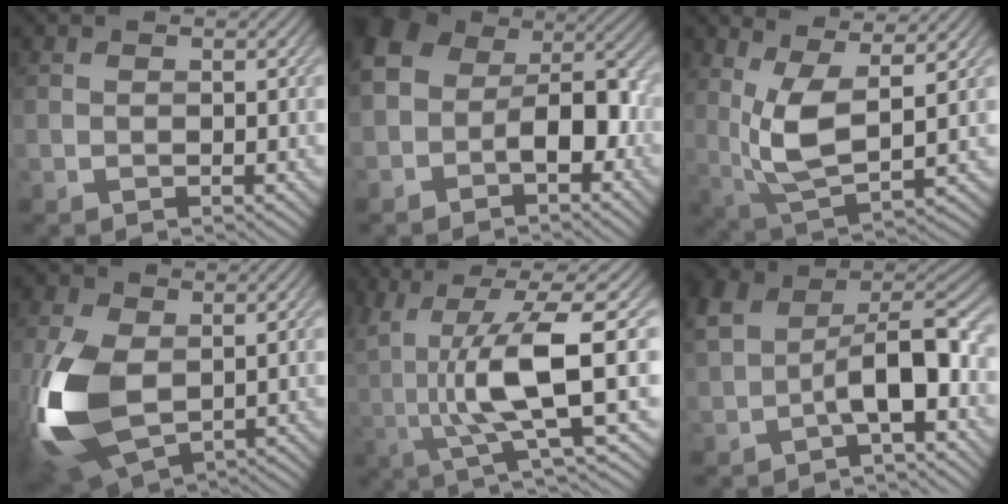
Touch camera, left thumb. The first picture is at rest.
{"total": 8.7, "force": [-1.8, 5.8, 6.2], "torque": [-0.105, 0.012, -0.050]}
{"total": 7.0, "force": [2.4, 2.2, 6.2], "torque": [-0.143, -0.002, 0.050]}
{"total": 13.4, "force": [-1.1, 8.0, 10.7], "torque": [-0.283, -0.011, -0.021]}
{"total": 10.0, "force": [1.4, 2.0, 9.7], "torque": [-0.182, 0.009, 0.025]}
{"total": 9.3, "force": [-2.2, 5.2, 7.4], "torque": [-0.122, 0.003, -0.046]}